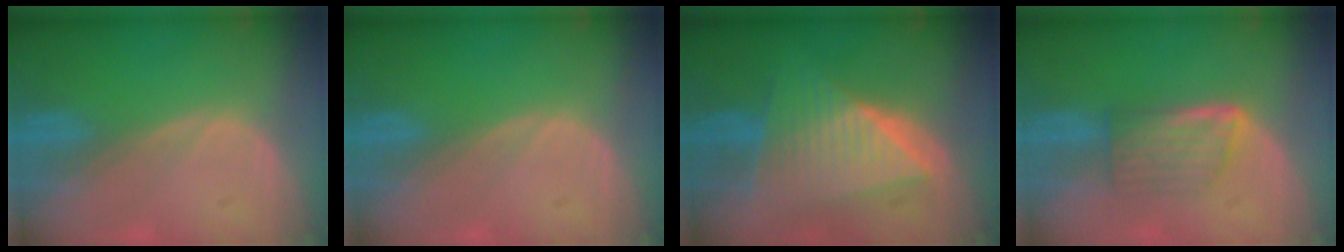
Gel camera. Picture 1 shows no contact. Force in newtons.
{"total": 0.0}
{"total": 9.6, "press": 9.5, "slide": 0.6}
{"total": 5.7, "press": 5.3, "slide": 2.3}